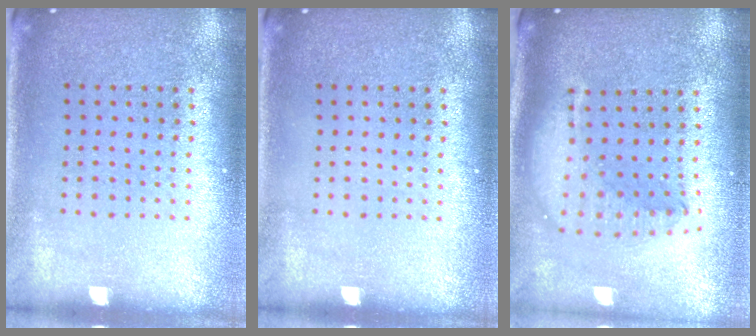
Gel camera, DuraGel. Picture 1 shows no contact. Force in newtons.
{"total": 0.0}
{"total": 2.3, "press": 1.7, "slide": 1.5}